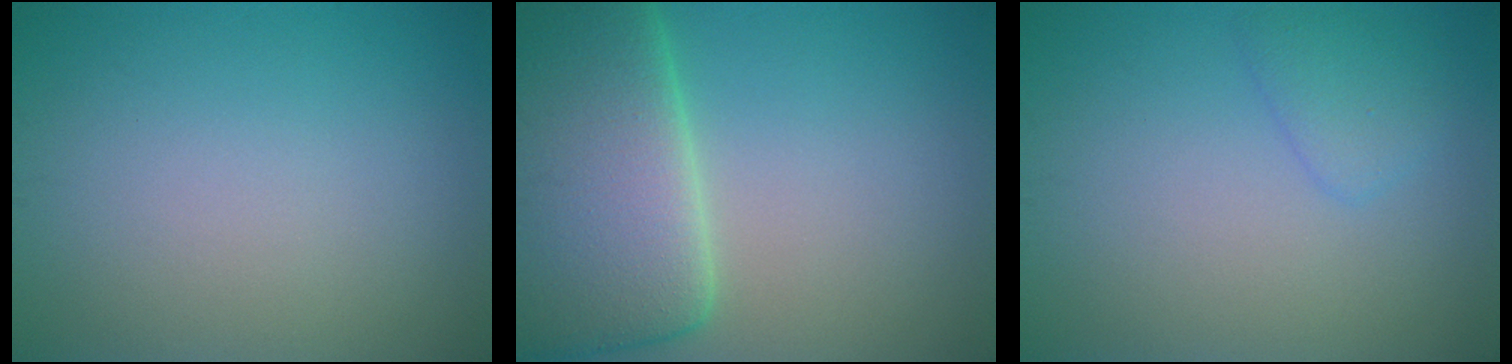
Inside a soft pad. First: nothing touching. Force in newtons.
{"total": 12.5, "press": 12.5, "slide": 0.7}
{"total": 1.8, "press": 1.8, "slide": 0.1}